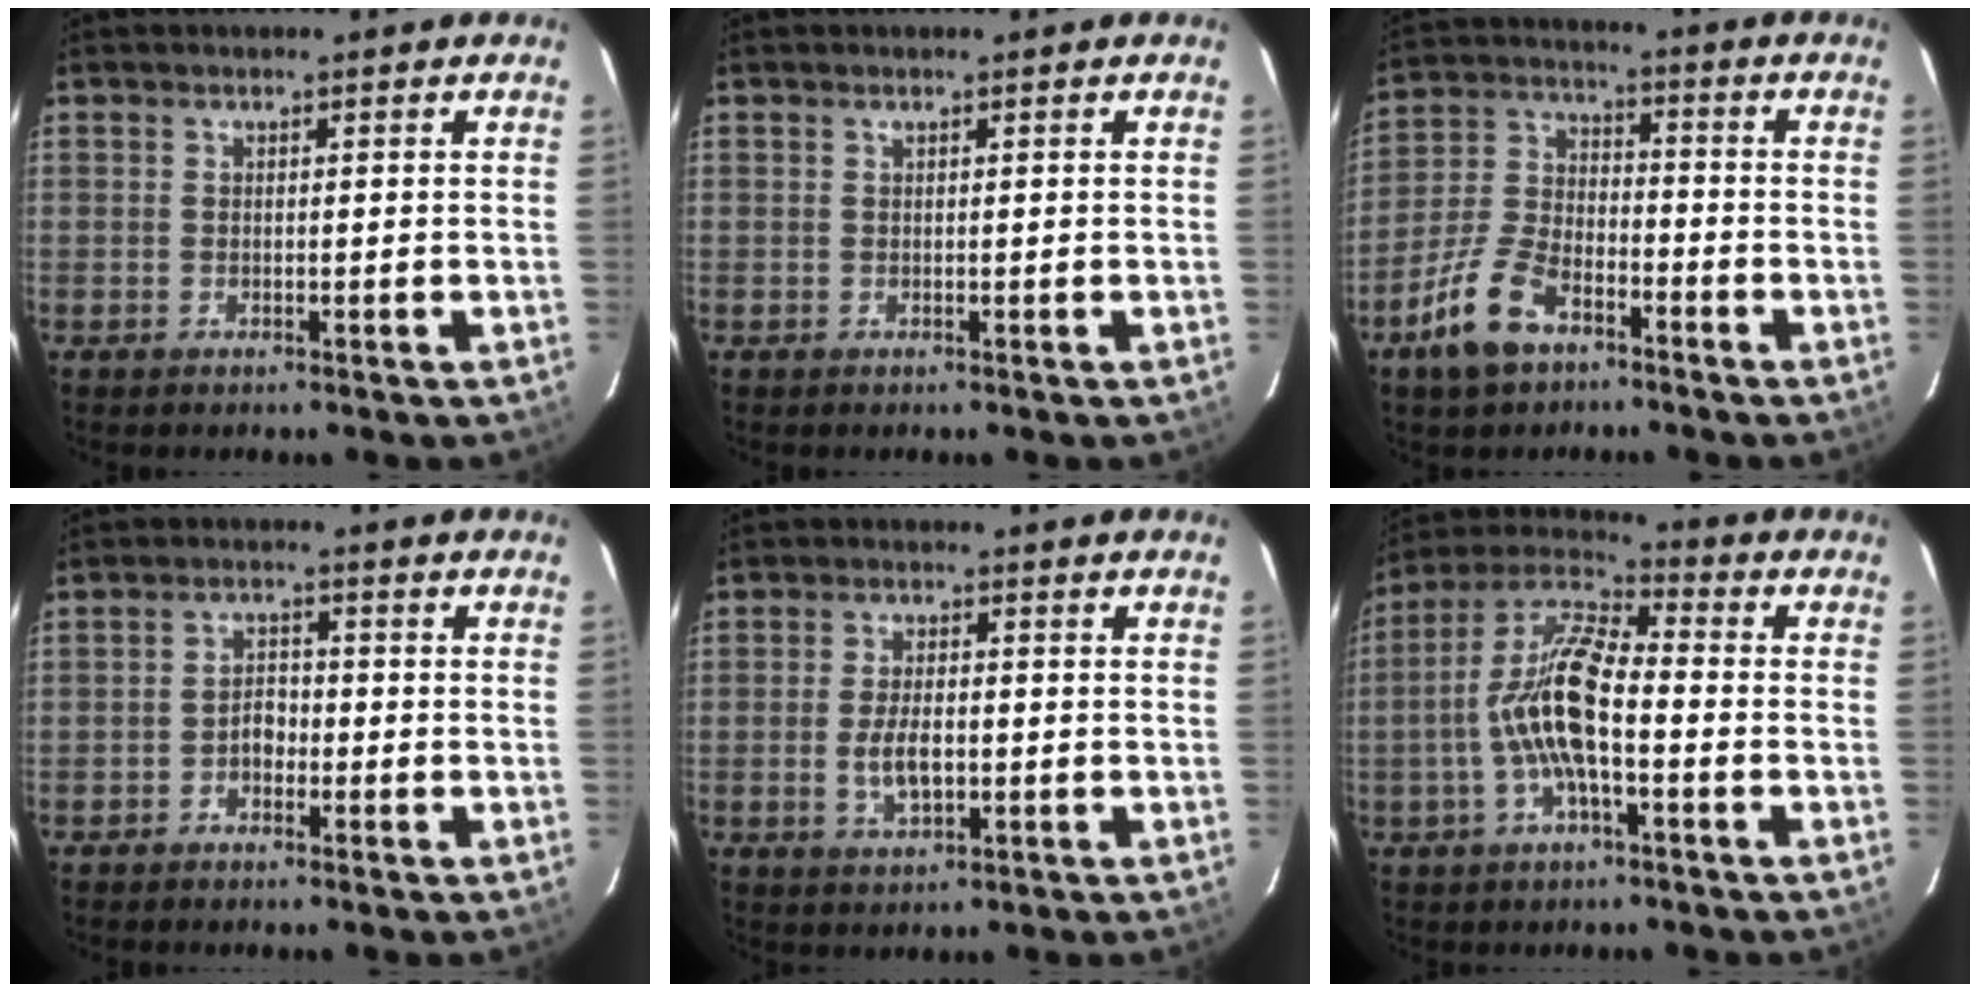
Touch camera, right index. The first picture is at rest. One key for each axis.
{"total": 0.0}
{"total": 11.3, "fx": -7.1, "fy": 5.6, "fz": 6.9, "tx": -0.153, "ty": 0.008, "tz": -0.132}
{"total": 2.7, "fx": -1.4, "fy": 1.8, "fz": 1.5, "tx": -0.028, "ty": 0.011, "tz": -0.025}
{"total": 5.8, "fx": -1.1, "fy": 2.7, "fz": 5.0, "tx": -0.101, "ty": -0.002, "tz": -0.017}
{"total": 13.1, "fx": -2.9, "fy": 4.0, "fz": 12.1, "tx": -0.243, "ty": 0.008, "tz": -0.061}